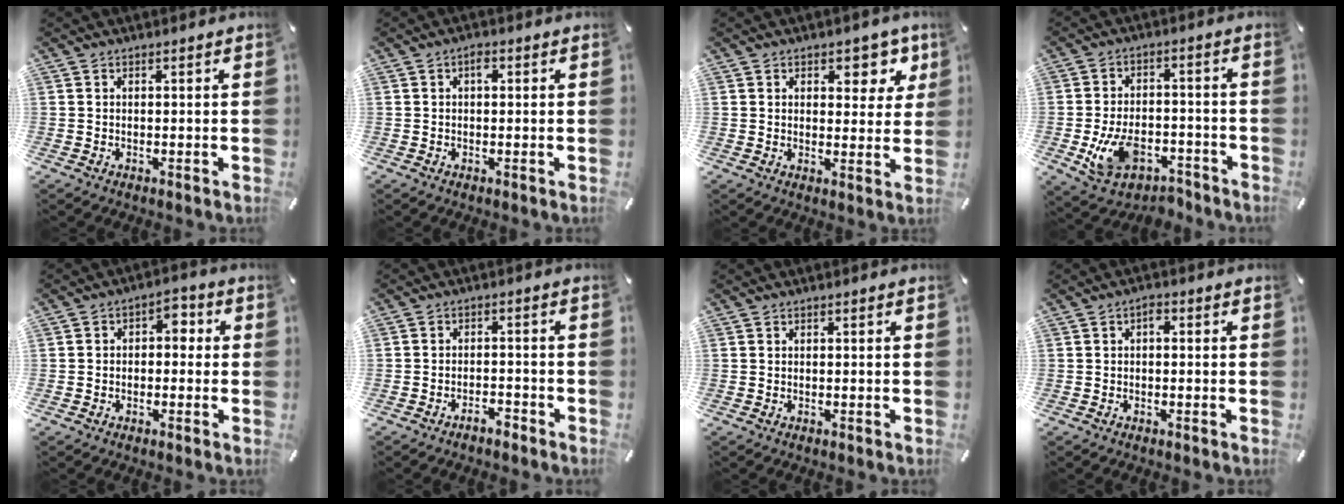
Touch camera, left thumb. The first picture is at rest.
{"total": 1.8, "force": [0.3, 1.0, 1.4], "torque": [-0.022, 0.003, 0.003]}
{"total": 7.3, "force": [4.0, 4.5, 4.1], "torque": [-0.030, -0.021, 0.061]}
{"total": 11.5, "force": [-4.6, 7.3, 7.6], "torque": [-0.140, 0.022, -0.077]}
{"total": 3.9, "force": [-1.2, 2.9, 2.4], "torque": [-0.038, 0.015, -0.028]}
{"total": 3.0, "force": [-2.8, 1.0, 0.5], "torque": [-0.009, 0.015, -0.055]}
{"total": 0.0}
{"total": 1.6, "force": [-0.3, 1.0, 1.3], "torque": [-0.027, 0.009, -0.009]}